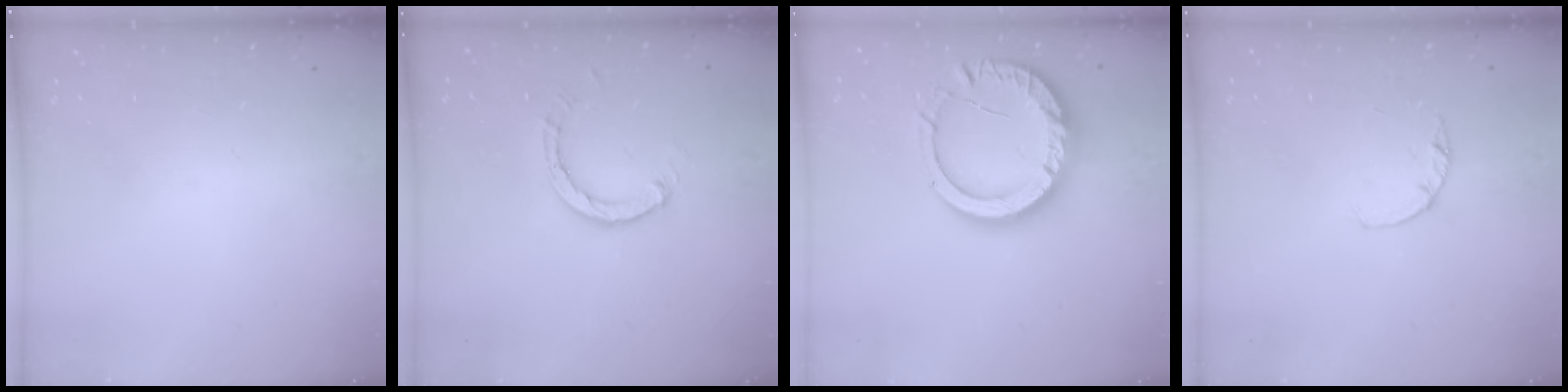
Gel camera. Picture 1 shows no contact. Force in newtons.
{"total": 3.0, "press": 3.0, "slide": 0.3}
{"total": 16.2, "press": 16.0, "slide": 2.1}
{"total": 2.2, "press": 2.2, "slide": 0.4}